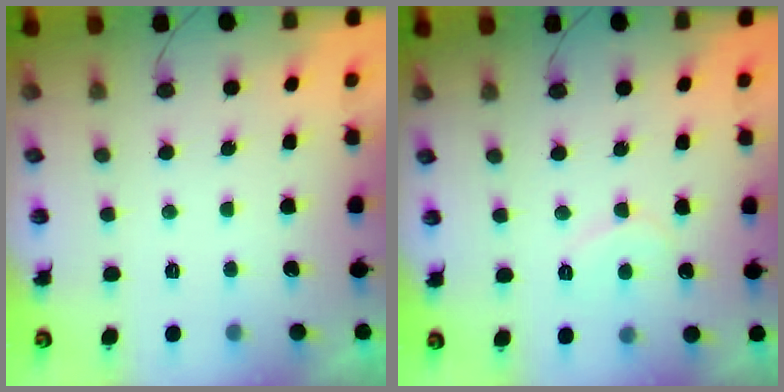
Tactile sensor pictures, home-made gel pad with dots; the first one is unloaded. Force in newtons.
{"total": 7.0, "press": 7.0, "slide": 0.5}